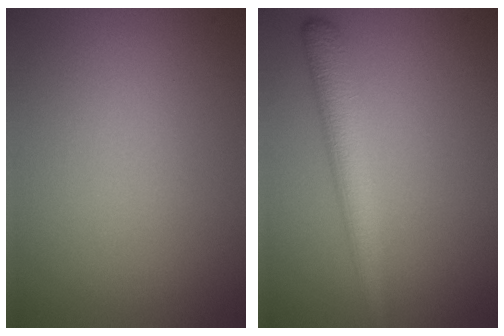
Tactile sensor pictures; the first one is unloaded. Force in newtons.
{"total": 4.2, "press": 4.2, "slide": 0.1}